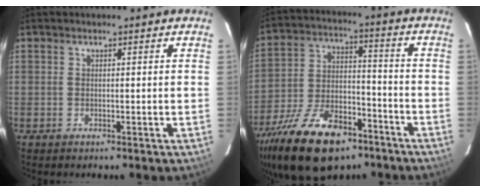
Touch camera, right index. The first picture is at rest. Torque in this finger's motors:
{"motor_torque": [1.00, -1.14, 0.65, 0.09]}